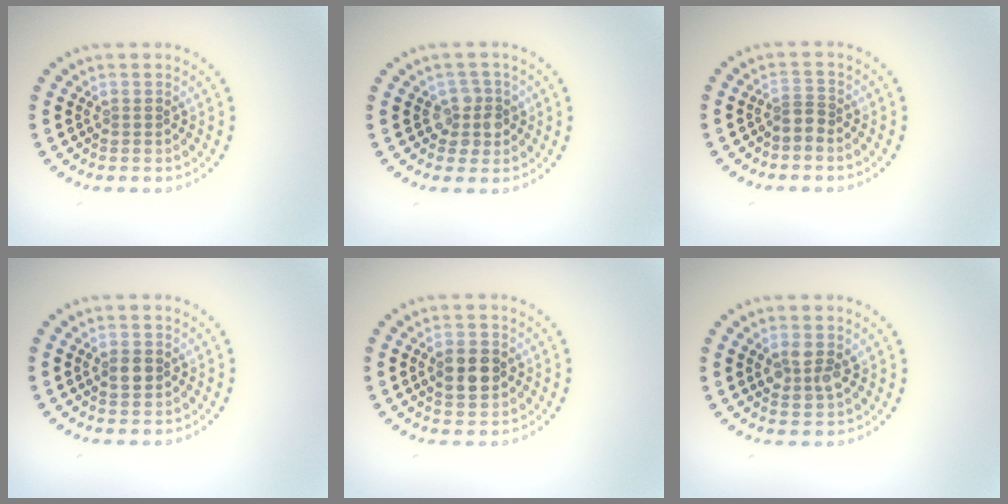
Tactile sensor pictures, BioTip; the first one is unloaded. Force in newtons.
{"total": 2.3, "press": 2.0, "slide": 1.1}
{"total": 1.1, "press": 0.7, "slide": 0.9}
{"total": 1.9, "press": 1.9, "slide": 0.1}
{"total": 3.6, "press": 3.6, "slide": 0.2}
{"total": 2.5, "press": 2.5, "slide": 0.4}